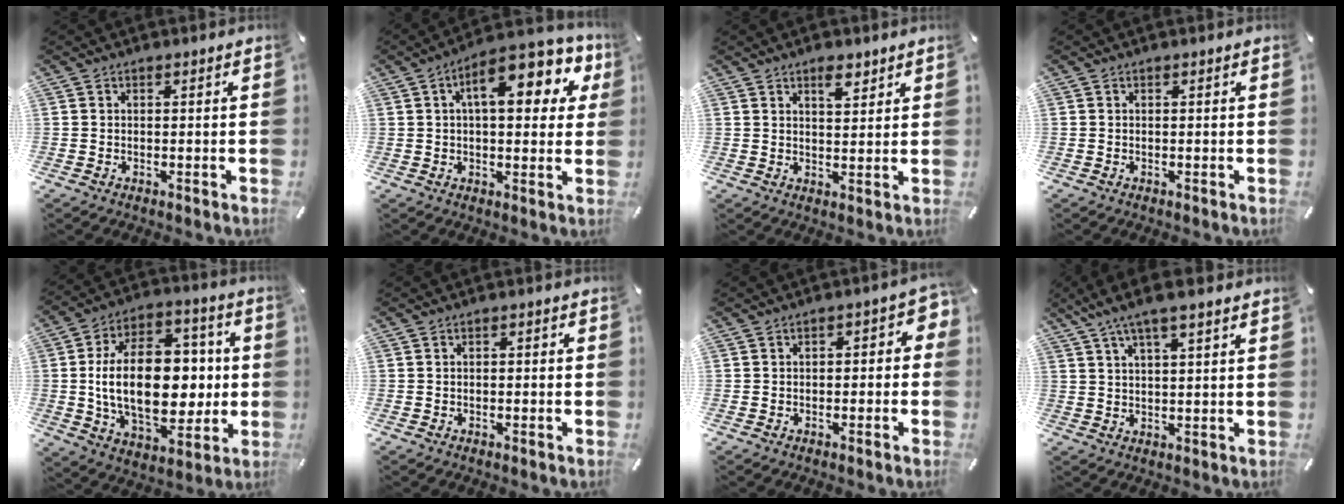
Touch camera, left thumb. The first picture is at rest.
{"total": 15.0, "force": [5.8, 6.5, 12.2], "torque": [-0.174, -0.014, 0.090]}
{"total": 4.7, "force": [3.3, 2.2, 2.5], "torque": [-0.023, -0.017, 0.055]}
{"total": 0.0}
{"total": 23.8, "force": [0.0, 15.0, 18.5], "torque": [-0.337, -0.002, 0.004]}
{"total": 0.9, "force": [-0.3, 0.5, 0.7], "torque": [-0.012, 0.002, -0.007]}
{"total": 3.4, "force": [-0.9, 2.1, 2.5], "torque": [-0.030, 0.008, -0.022]}
{"total": 6.1, "force": [4.4, 0.9, 4.1], "torque": [-0.089, -0.011, 0.079]}